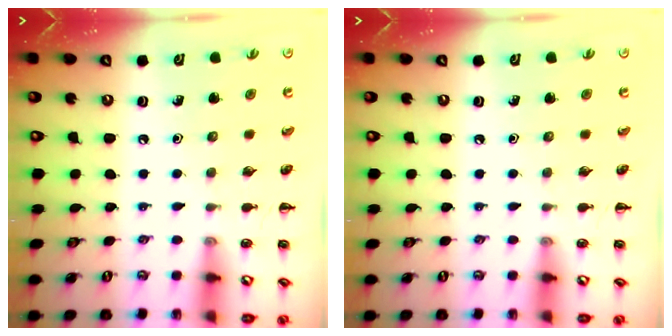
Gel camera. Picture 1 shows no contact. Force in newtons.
{"total": 0.0}